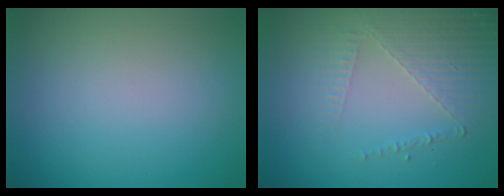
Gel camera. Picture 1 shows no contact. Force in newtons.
{"total": 5.1, "press": 3.1, "slide": 4.0}